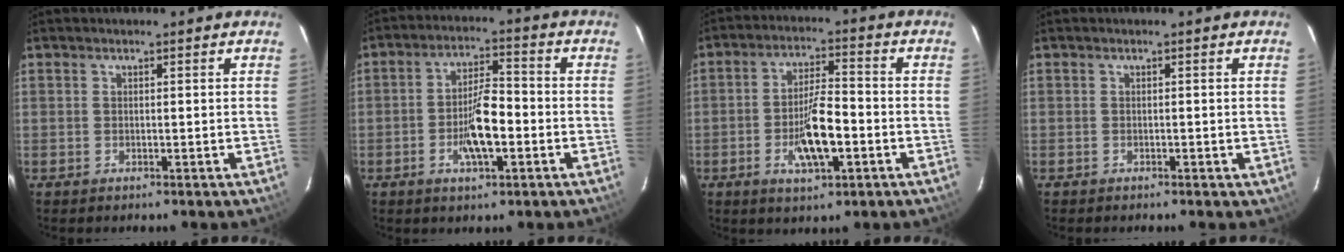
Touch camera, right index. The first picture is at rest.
{"total": 8.5, "force": [-2.7, 2.7, 7.6], "torque": [-0.143, 0.002, -0.045]}
{"total": 9.4, "force": [-3.2, 2.9, 8.4], "torque": [-0.160, -0.003, -0.052]}
{"total": 0.8, "force": [-0.5, 0.6, 0.2], "torque": [-0.003, -0.001, -0.004]}